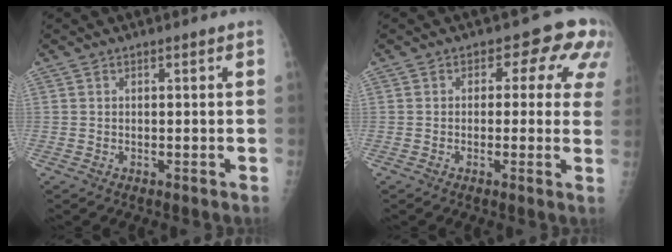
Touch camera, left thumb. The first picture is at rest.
{"total": 8.3, "force": [2.7, 5.1, 5.9], "torque": [-0.015, 0.003, 0.014]}